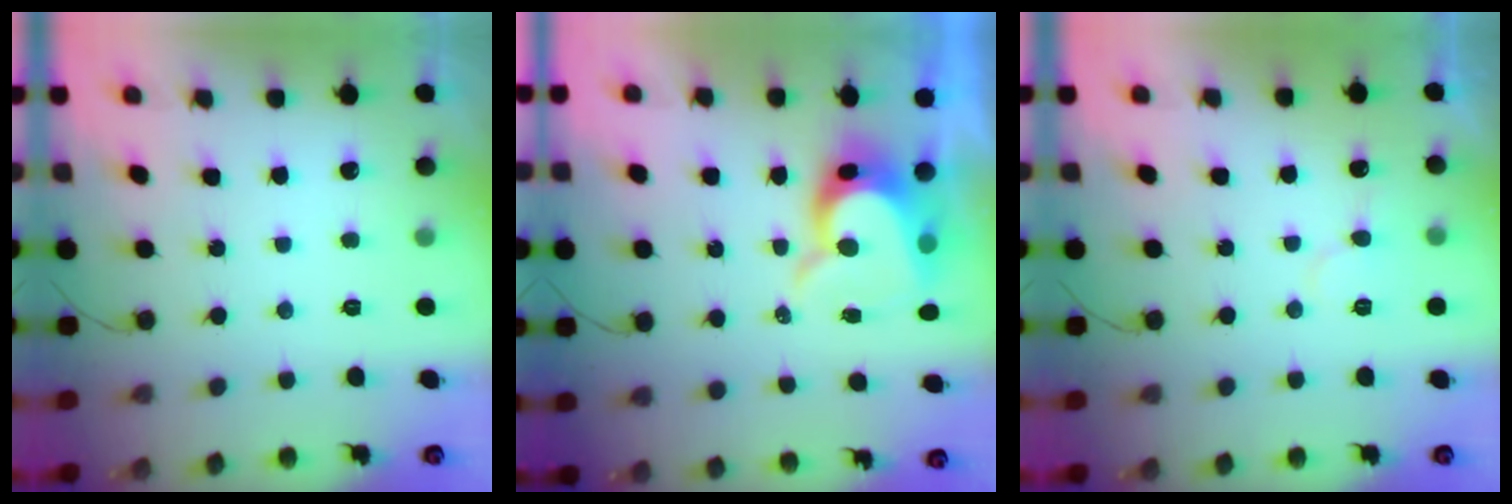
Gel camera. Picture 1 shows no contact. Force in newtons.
{"total": 10.3, "press": 10.3, "slide": 0.9}
{"total": 6.2, "press": 6.2, "slide": 0.4}